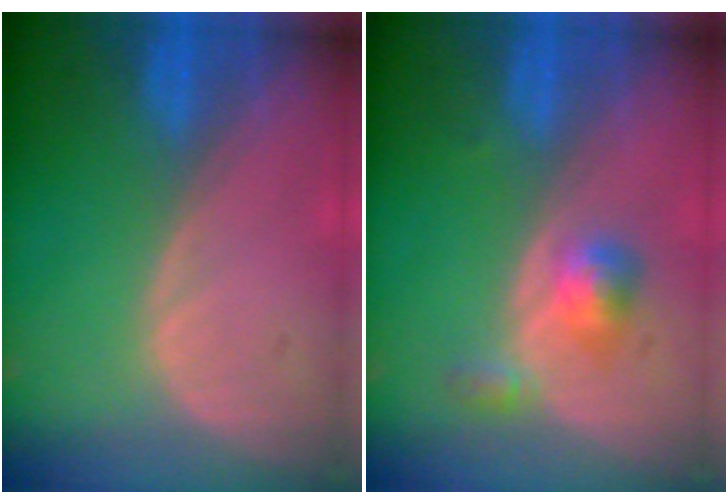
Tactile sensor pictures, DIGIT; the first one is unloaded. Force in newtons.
{"total": 3.6, "press": 3.4, "slide": 1.2}